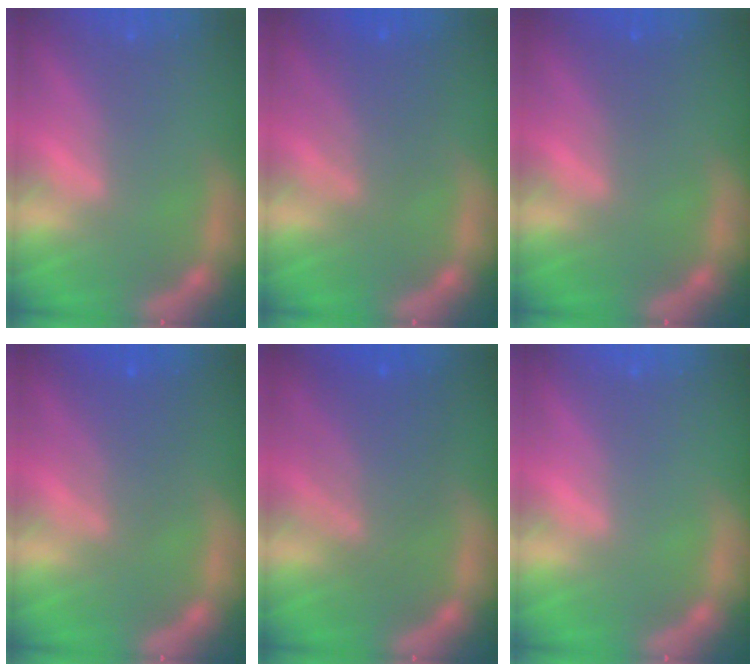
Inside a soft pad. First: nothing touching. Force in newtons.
{"total": 4.1}
{"total": 1.0}
{"total": 3.6}
{"total": 5.5}
{"total": 0.0}